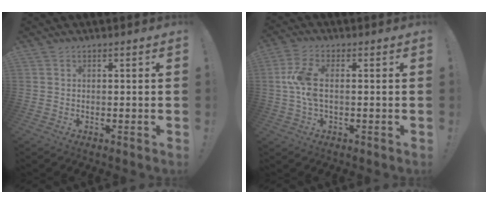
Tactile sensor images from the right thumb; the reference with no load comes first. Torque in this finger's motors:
{"motor_torque": [1.28, 1.13, 1.04, -0.01, 0.08]}